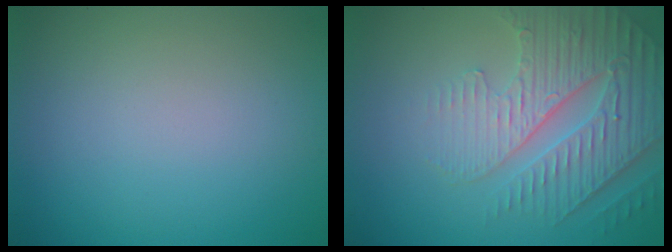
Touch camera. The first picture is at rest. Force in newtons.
{"total": 5.1, "press": 4.6, "slide": 2.3}